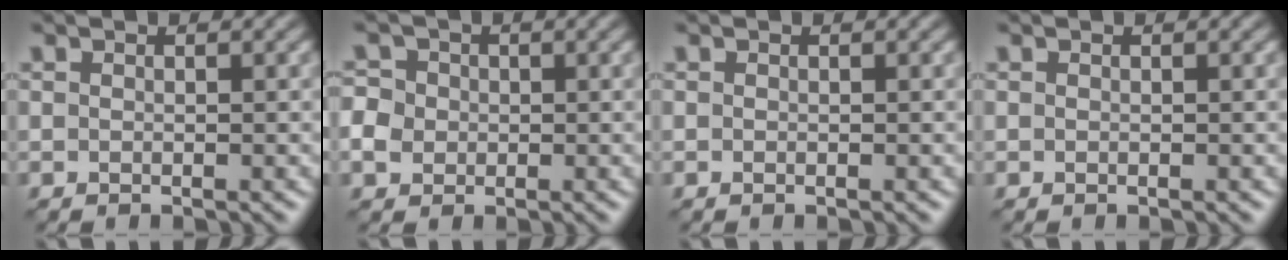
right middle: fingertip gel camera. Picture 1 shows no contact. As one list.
[{"total": 3.4, "force": [-0.2, 3.1, 1.3], "torque": [-0.022, 0.017, -0.011]}, {"total": 0.0}, {"total": 0.0}]